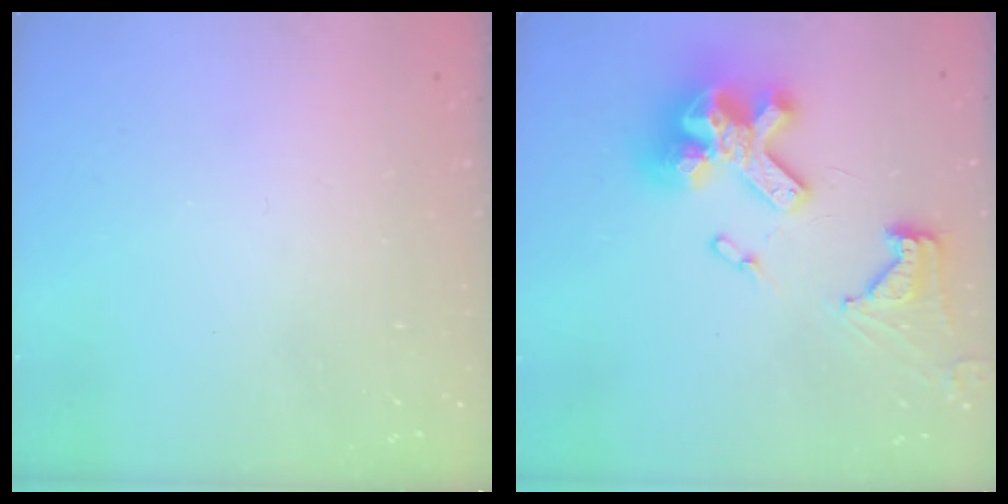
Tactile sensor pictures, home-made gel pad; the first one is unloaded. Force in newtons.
{"total": 20.2, "press": 20.1, "slide": 2.1}